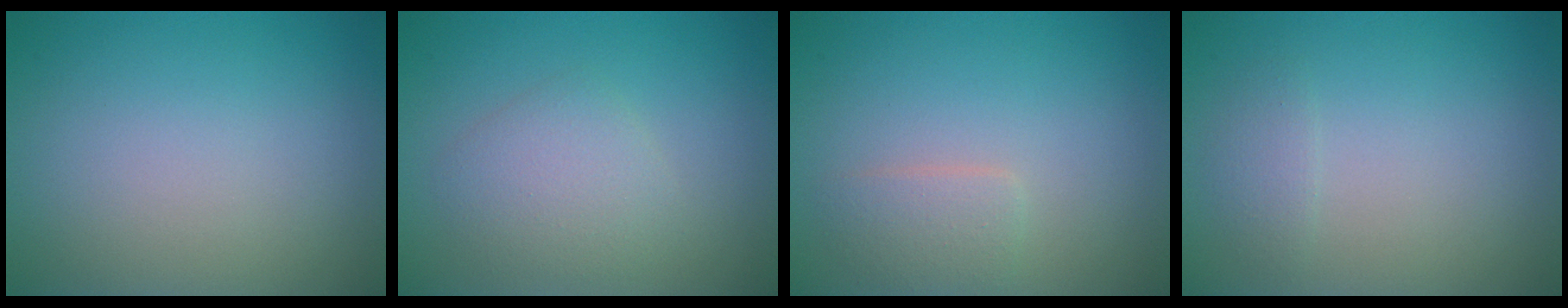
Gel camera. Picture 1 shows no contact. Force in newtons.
{"total": 2.8, "press": 2.8, "slide": 0.1}
{"total": 1.8, "press": 1.8, "slide": 0.0}
{"total": 1.1, "press": 1.1, "slide": 0.0}